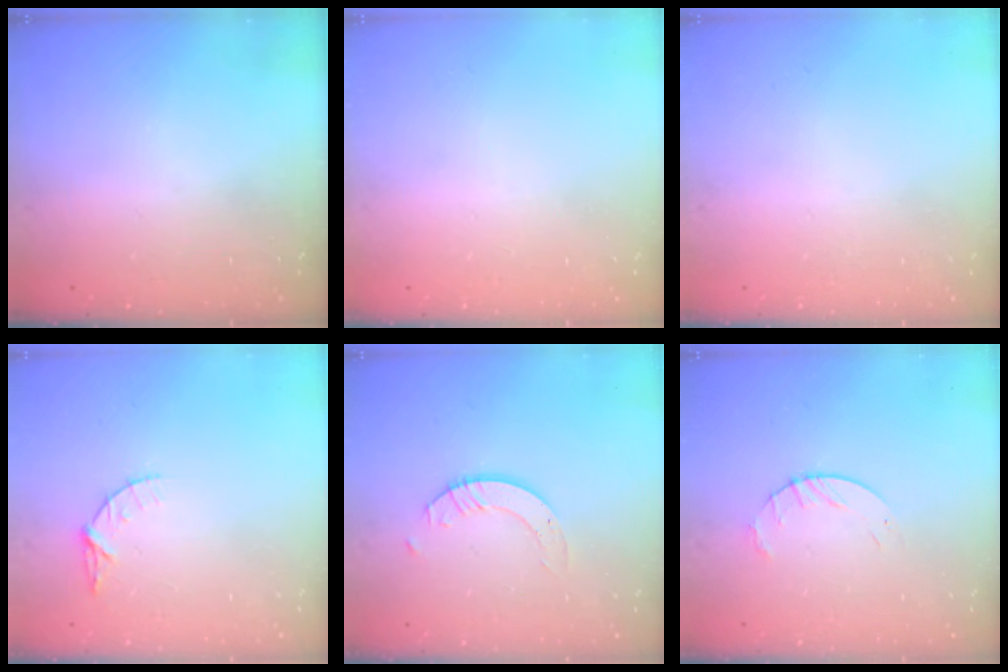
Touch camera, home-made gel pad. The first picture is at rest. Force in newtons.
{"total": 0.0}
{"total": 0.0}
{"total": 4.7, "press": 4.7, "slide": 0.5}
{"total": 3.4, "press": 3.4, "slide": 0.0}
{"total": 3.5, "press": 3.5, "slide": 0.4}